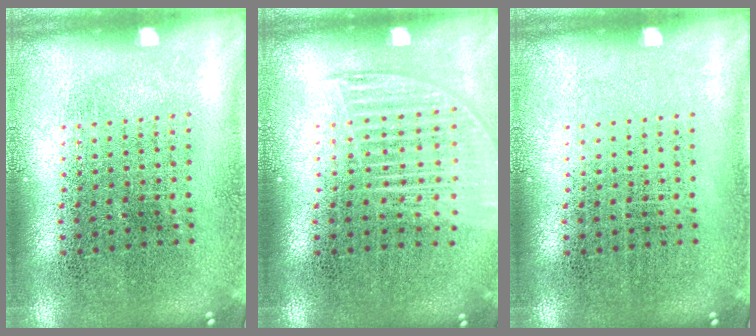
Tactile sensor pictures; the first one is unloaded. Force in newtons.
{"total": 1.4, "press": 1.3, "slide": 0.5}
{"total": 0.0}